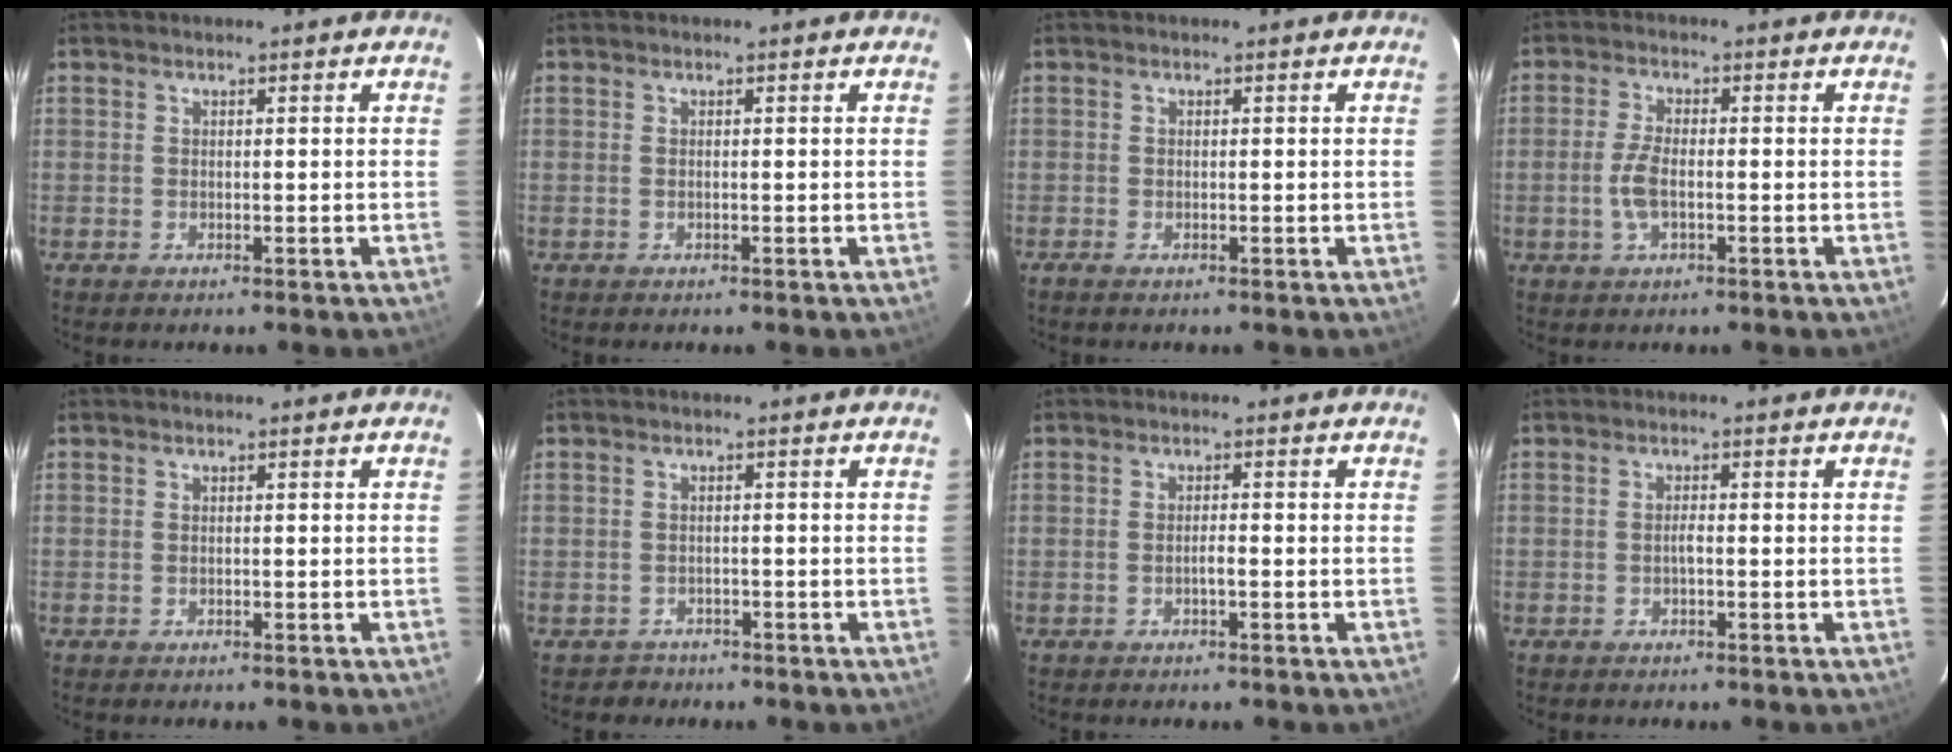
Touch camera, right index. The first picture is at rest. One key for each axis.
{"total": 0.0}
{"total": 0.7, "fx": -0.5, "fy": 0.2, "fz": 0.4, "tx": -0.009, "ty": -0.003, "tz": -0.010}
{"total": 4.6, "fx": -1.2, "fy": 1.8, "fz": 4.1, "tx": -0.092, "ty": -0.001, "tz": -0.023}
{"total": 0.0}
{"total": 2.4, "fx": -1.6, "fy": 1.8, "fz": -0.4, "tx": 0.004, "ty": 0.010, "tz": -0.022}
{"total": 1.0, "fx": -0.5, "fy": -0.1, "fz": 0.9, "tx": -0.016, "ty": 0.001, "tz": -0.010}
{"total": 1.1, "fx": -0.4, "fy": 0.2, "fz": 1.1, "tx": -0.020, "ty": 0.003, "tz": -0.008}